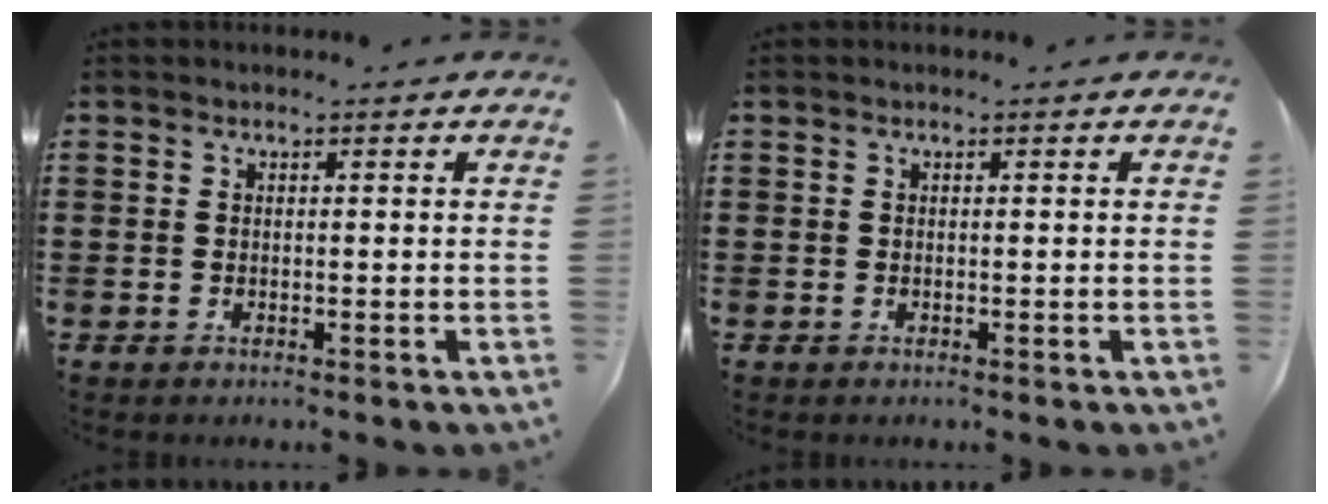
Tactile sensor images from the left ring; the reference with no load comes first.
{"total": 0.0}